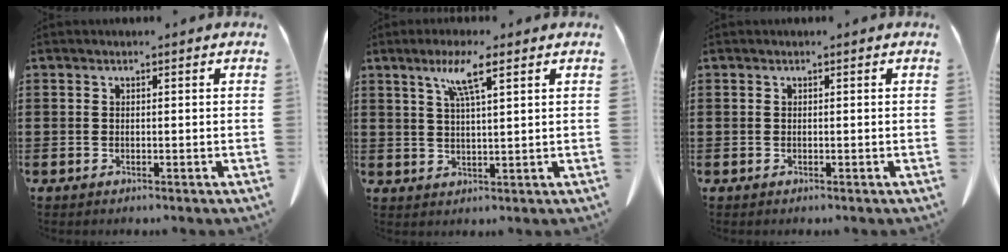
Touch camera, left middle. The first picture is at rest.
{"total": 6.0, "force": [3.5, 0.4, 4.8], "torque": [-0.104, 0.008, 0.056]}
{"total": 0.0}